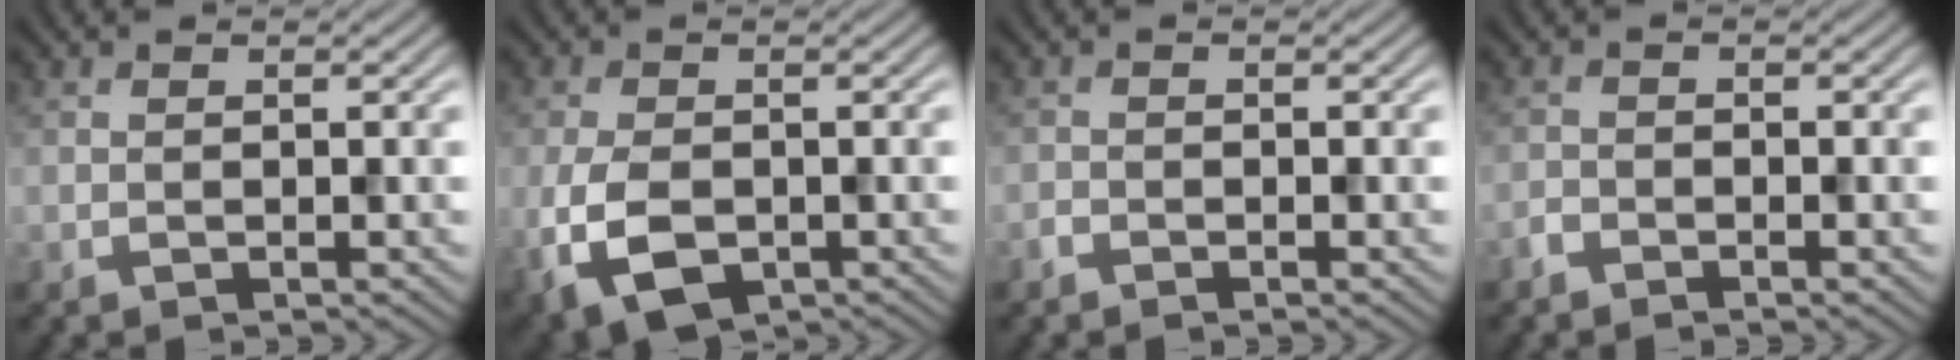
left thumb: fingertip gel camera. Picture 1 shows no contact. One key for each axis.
{"total": 6.8, "fx": -2.3, "fy": 4.1, "fz": 4.9, "tx": -0.118, "ty": -0.023, "tz": -0.043}
{"total": 0.8, "fx": -0.8, "fy": 0.3, "fz": 0.2, "tx": -0.004, "ty": 0.000, "tz": -0.017}
{"total": 1.2, "fx": -1.1, "fy": 0.4, "fz": 0.3, "tx": -0.006, "ty": 0.000, "tz": -0.028}